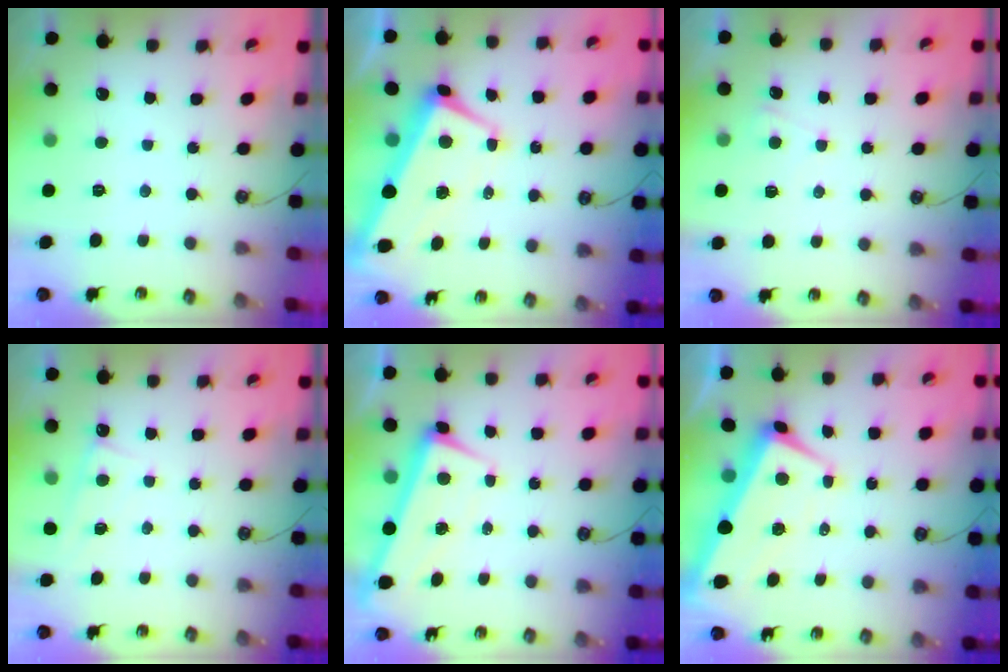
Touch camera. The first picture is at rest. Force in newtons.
{"total": 1.7, "press": 1.1, "slide": 1.3}
{"total": 2.4, "press": 2.4, "slide": 0.3}
{"total": 2.2, "press": 2.2, "slide": 0.2}
{"total": 1.6, "press": 0.5, "slide": 1.5}
{"total": 1.4, "press": 1.0, "slide": 0.9}